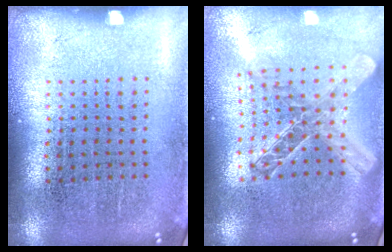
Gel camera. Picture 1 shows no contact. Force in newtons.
{"total": 1.9, "press": 1.6, "slide": 1.1}